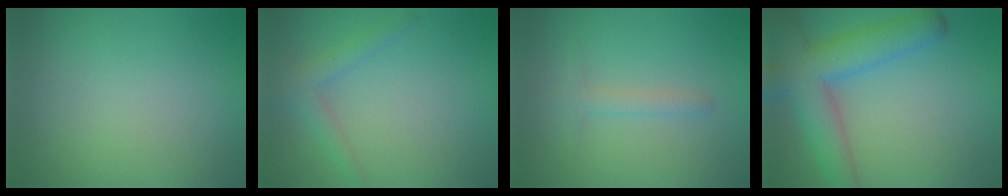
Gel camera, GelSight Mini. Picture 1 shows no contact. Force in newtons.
{"total": 2.2, "press": 2.2, "slide": 0.0}
{"total": 1.4, "press": 1.4, "slide": 0.1}
{"total": 7.7, "press": 7.7, "slide": 0.3}